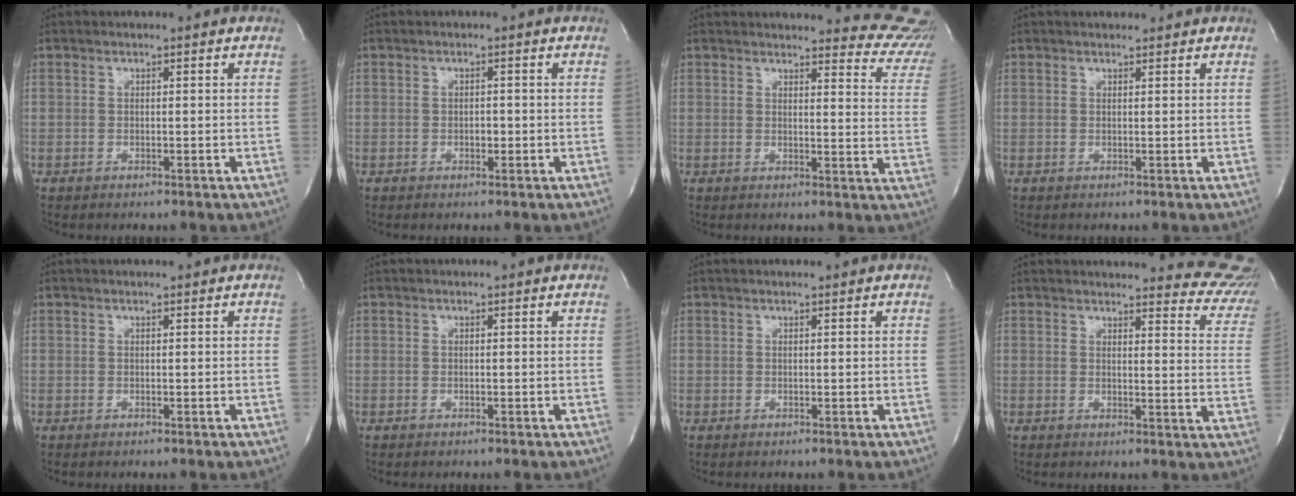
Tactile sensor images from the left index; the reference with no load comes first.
{"total": 1.1, "force": [-0.6, 0.6, 0.8], "torque": [-0.014, -0.002, -0.010]}
{"total": 17.7, "force": [17.3, 2.8, 2.6], "torque": [0.002, -0.102, 0.154]}
{"total": 2.3, "force": [2.1, 0.5, 0.5], "torque": [-0.010, 0.015, 0.030]}
{"total": 0.6, "force": [0.6, 0.0, 0.3], "torque": [-0.005, 0.008, 0.012]}
{"total": 0.0}
{"total": 1.2, "force": [1.1, 0.1, 0.5], "torque": [-0.007, 0.013, 0.020]}
{"total": 20.4, "force": [19.8, 3.4, 3.7], "torque": [-0.022, -0.099, 0.190]}